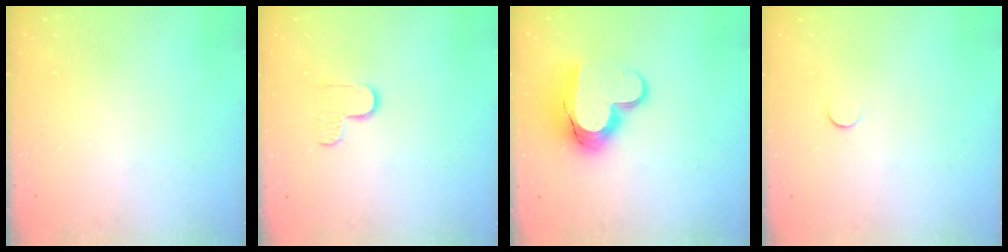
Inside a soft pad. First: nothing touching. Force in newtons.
{"total": 5.9, "press": 5.9, "slide": 0.5}
{"total": 13.6, "press": 13.6, "slide": 1.1}
{"total": 3.8, "press": 3.8, "slide": 0.3}